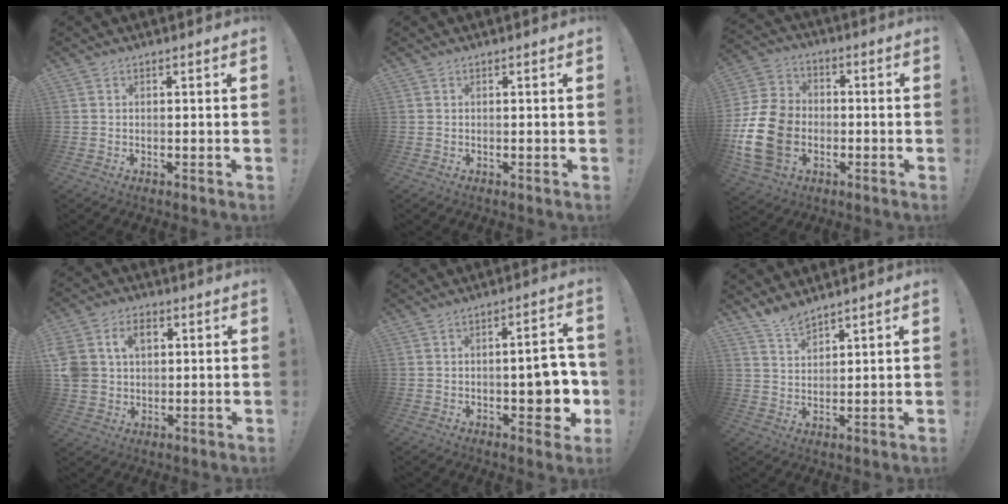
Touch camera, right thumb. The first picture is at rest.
{"total": 0.0}
{"total": 18.2, "force": [-4.3, 14.0, 10.9], "torque": [-0.203, 0.036, -0.066]}
{"total": 10.3, "force": [3.2, 8.2, 5.4], "torque": [-0.104, -0.005, 0.063]}
{"total": 9.9, "force": [-1.8, 4.2, 8.7], "torque": [-0.099, 0.007, -0.026]}
{"total": 5.6, "force": [5.2, 1.3, 1.7], "torque": [-0.029, -0.034, 0.095]}